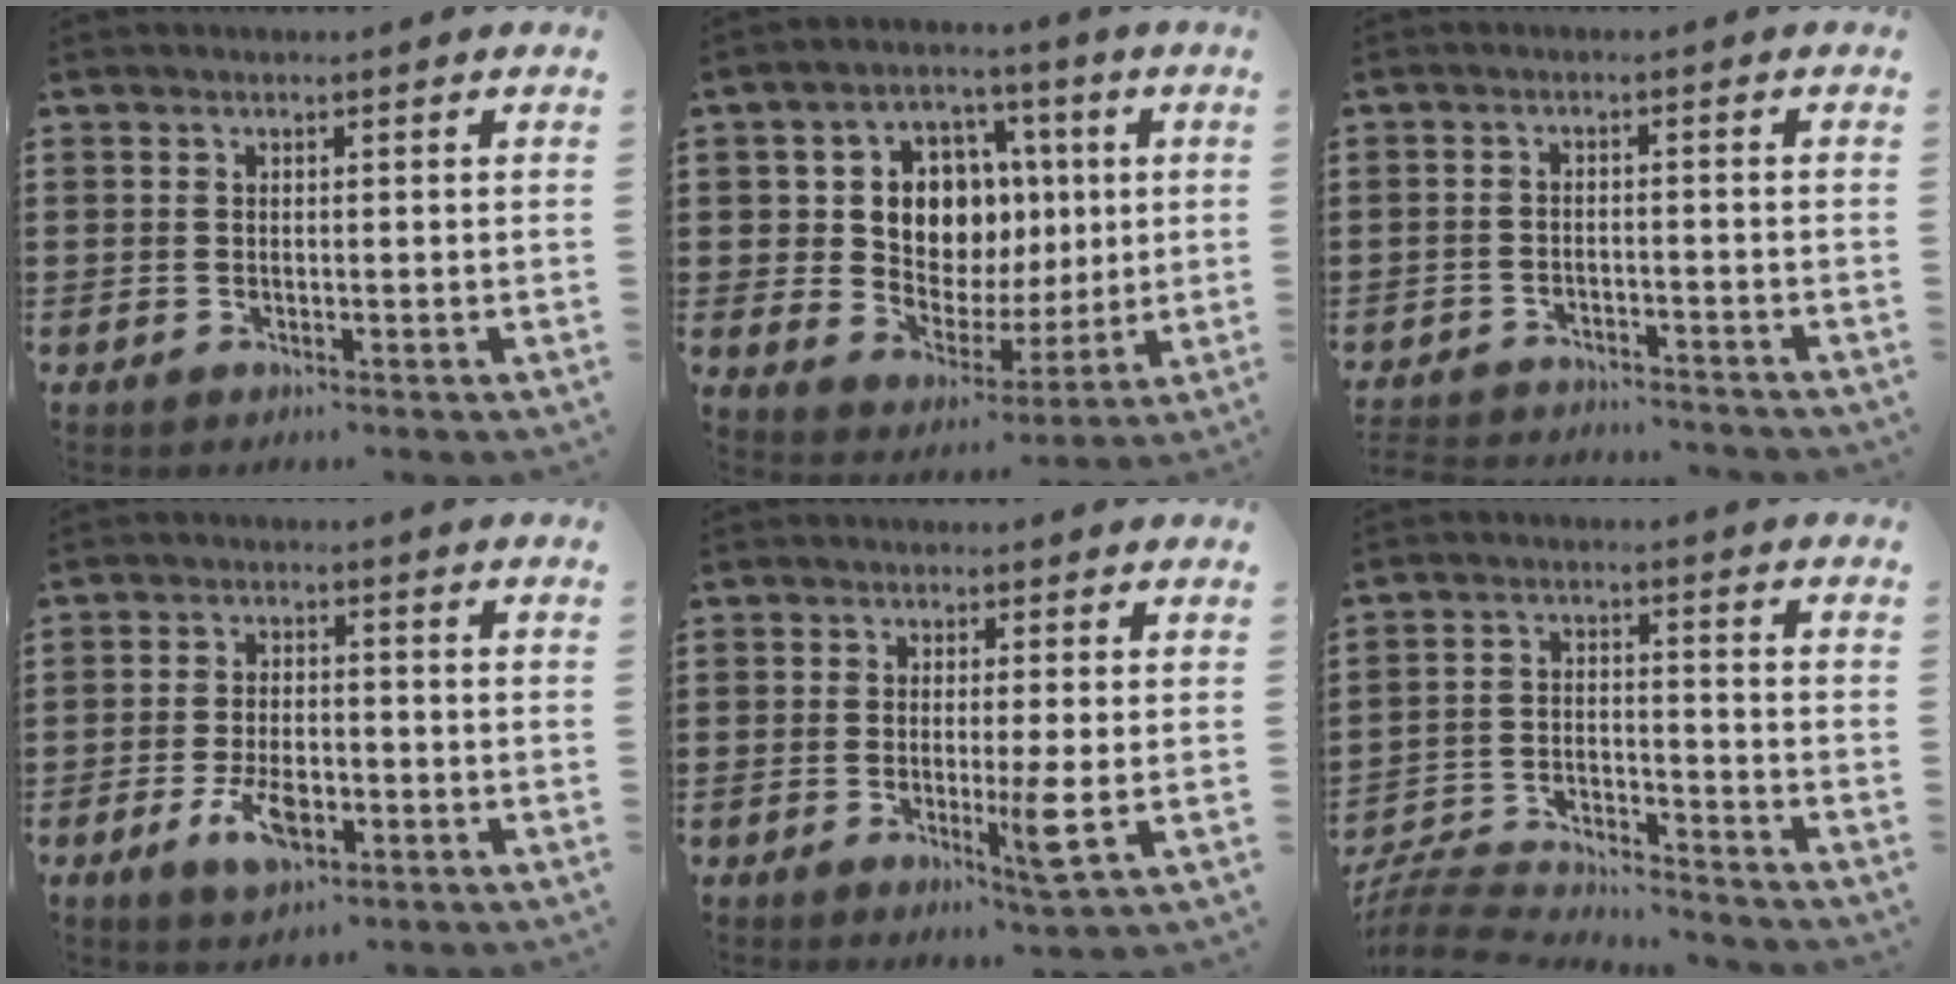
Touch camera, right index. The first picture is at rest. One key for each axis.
{"total": 9.9, "fx": 2.3, "fy": 8.1, "fz": 5.1, "tx": -0.111, "ty": 0.009, "tz": 0.047}
{"total": 2.9, "fx": -2.9, "fy": 0.3, "fz": -0.1, "tx": -0.005, "ty": 0.000, "tz": -0.062}
{"total": 6.4, "fx": -2.7, "fy": 2.9, "fz": 5.0, "tx": -0.098, "ty": -0.004, "tz": -0.053}
{"total": 5.4, "fx": -1.1, "fy": 0.4, "fz": 5.3, "tx": -0.096, "ty": -0.016, "tz": -0.019}
{"total": 6.3, "fx": -6.1, "fy": 0.8, "fz": 0.8, "tx": -0.037, "ty": -0.002, "tz": -0.130}